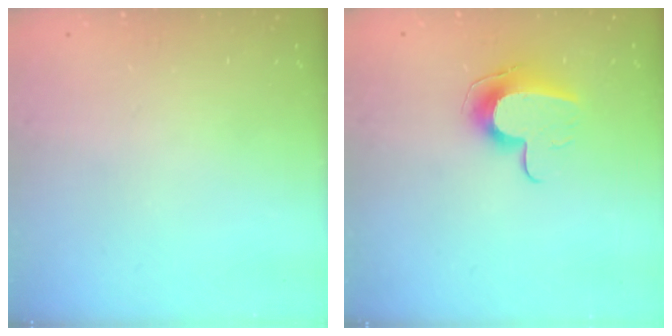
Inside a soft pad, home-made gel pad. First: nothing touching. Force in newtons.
{"total": 10.3, "press": 10.3, "slide": 0.4}